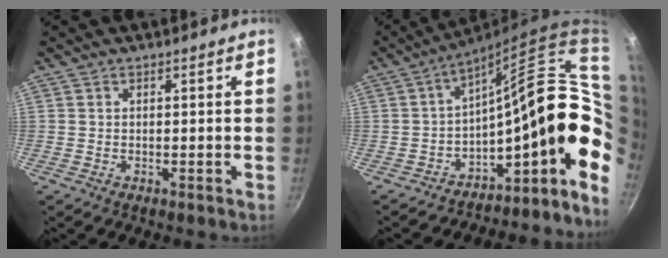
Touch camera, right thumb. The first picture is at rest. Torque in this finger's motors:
{"motor_torque": [0.23, -0.09, 0.85, 0.34, 0.14]}